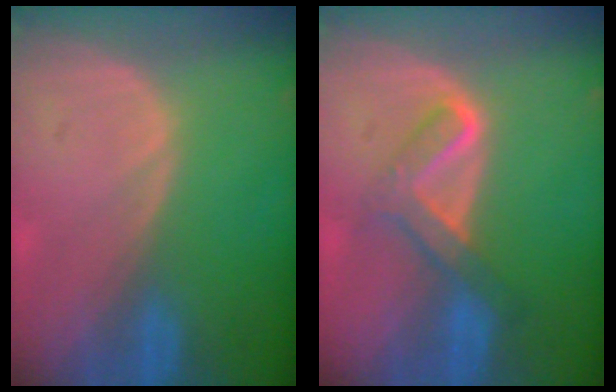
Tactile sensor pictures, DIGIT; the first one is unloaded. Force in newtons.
{"total": 5.2, "press": 5.1, "slide": 0.3}